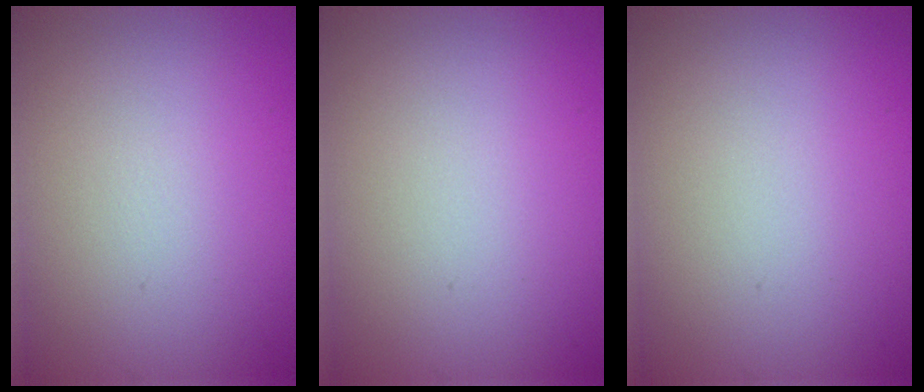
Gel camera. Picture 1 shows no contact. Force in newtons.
{"total": 0.0}
{"total": 0.0}